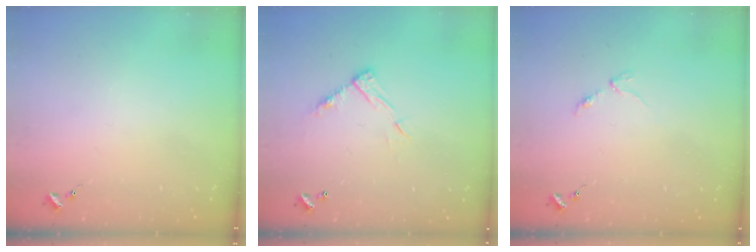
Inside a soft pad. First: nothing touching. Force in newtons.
{"total": 9.4, "press": 9.4, "slide": 0.1}
{"total": 2.9, "press": 2.8, "slide": 0.4}